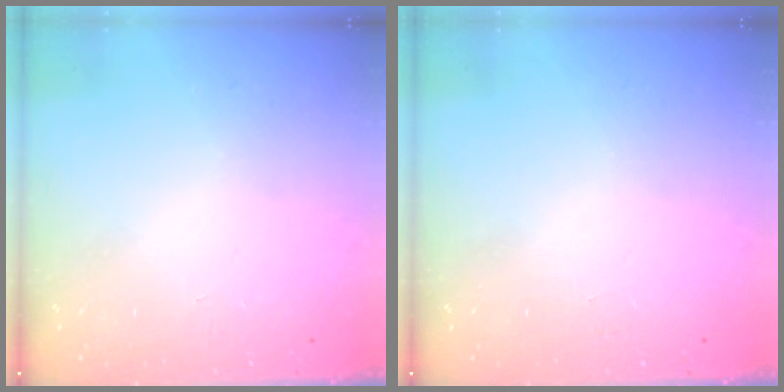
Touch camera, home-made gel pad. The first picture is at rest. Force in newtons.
{"total": 0.0}